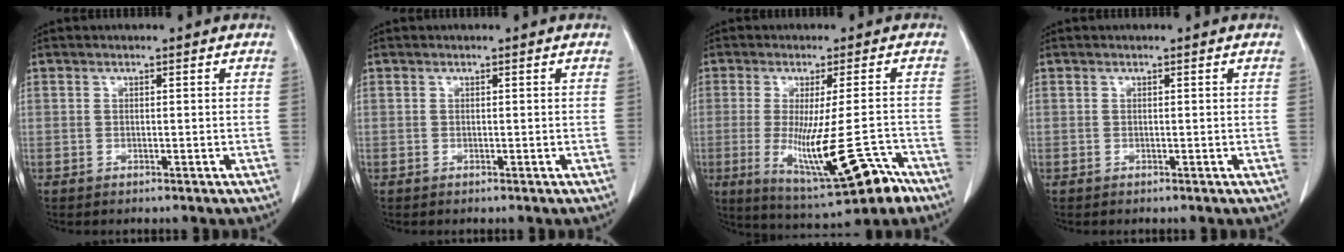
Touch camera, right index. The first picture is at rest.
{"total": 0.0}
{"total": 13.7, "force": [-5.8, 1.8, 12.3], "torque": [-0.194, -0.035, -0.079]}
{"total": 0.0}